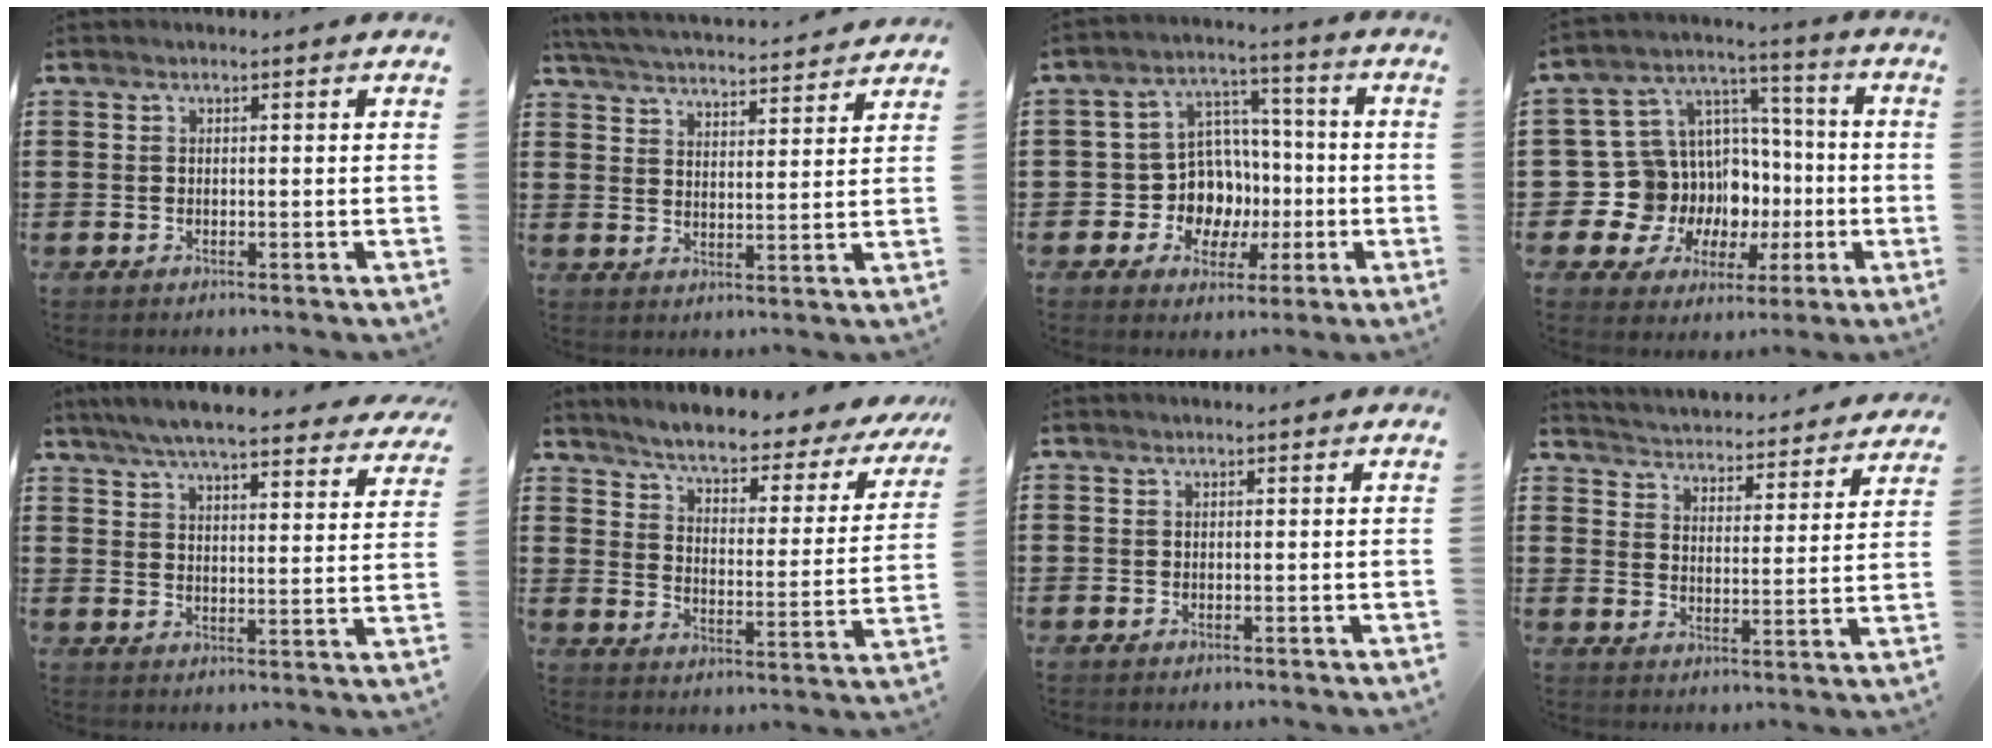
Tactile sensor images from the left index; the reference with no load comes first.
{"total": 4.6, "force": [4.6, -0.5, 0.6], "torque": [-0.032, -0.034, 0.076]}
{"total": 10.0, "force": [-1.4, 9.1, 4.0], "torque": [-0.095, 0.010, -0.017]}
{"total": 12.7, "force": [-2.9, 12.0, 3.3], "torque": [-0.130, -0.023, -0.024]}
{"total": 6.6, "force": [6.0, 0.0, 2.6], "torque": [-0.072, -0.030, 0.106]}
{"total": 5.2, "force": [4.6, 0.4, 2.3], "torque": [-0.068, -0.035, 0.070]}
{"total": 0.0}
{"total": 3.6, "force": [3.5, -0.4, -0.4], "torque": [-0.018, -0.036, 0.054]}